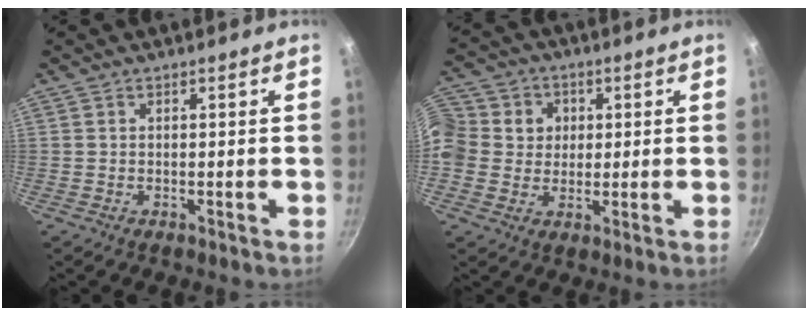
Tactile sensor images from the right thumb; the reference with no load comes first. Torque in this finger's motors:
{"motor_torque": [-0.15, 0.43, 0.39, 0.58, 0.09]}